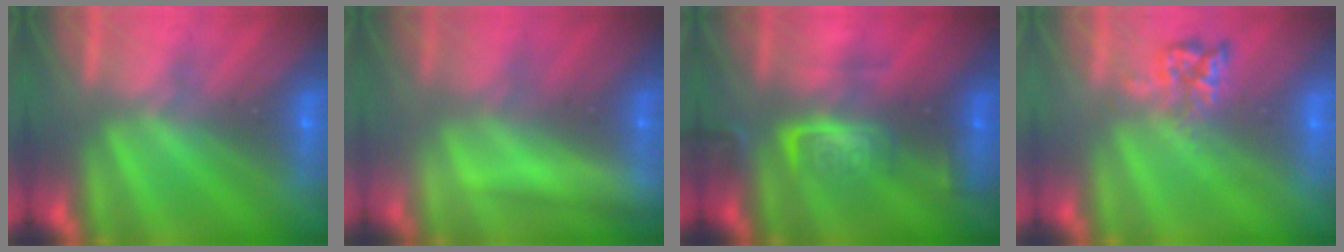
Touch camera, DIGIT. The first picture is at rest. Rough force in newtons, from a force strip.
{"total": 2.3}
{"total": 2.7}
{"total": 2.4}